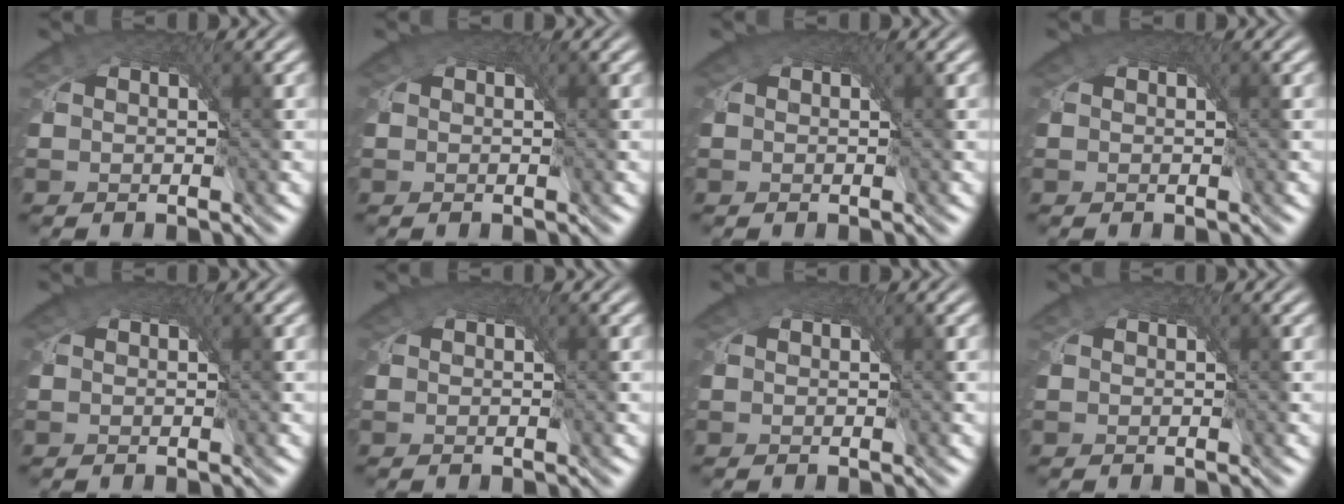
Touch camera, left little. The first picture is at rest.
{"total": 1.0, "force": [0.3, 0.9, 0.3], "torque": [-0.007, 0.000, 0.001]}
{"total": 1.8, "force": [0.7, 1.5, 0.8], "torque": [-0.017, 0.001, 0.006]}
{"total": 1.1, "force": [0.4, 0.9, 0.4], "torque": [-0.009, 0.000, 0.002]}
{"total": 1.8, "force": [0.6, 1.5, 0.8], "torque": [-0.018, 0.001, 0.005]}
{"total": 1.7, "force": [0.6, 1.4, 0.7], "torque": [-0.017, 0.001, 0.005]}
{"total": 1.3, "force": [0.4, 1.2, 0.5], "torque": [-0.013, -0.001, 0.002]}
{"total": 0.0}